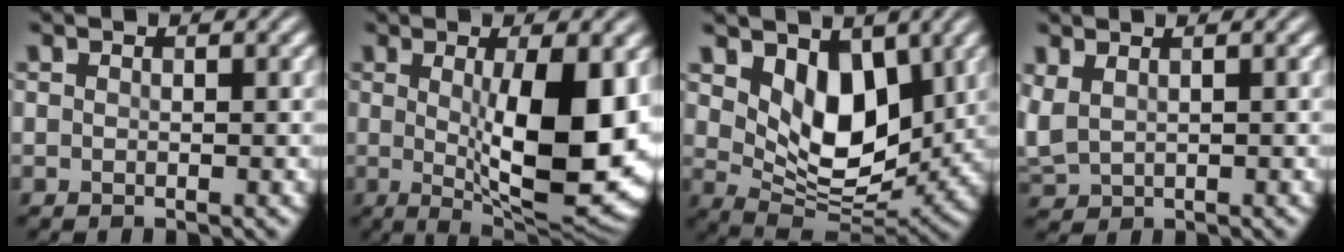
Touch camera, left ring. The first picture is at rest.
{"total": 12.0, "force": [0.2, 3.5, 11.4], "torque": [-0.159, -0.017, 0.012]}
{"total": 7.2, "force": [2.6, 4.3, 5.1], "torque": [-0.095, -0.019, 0.042]}
{"total": 2.4, "force": [1.0, 1.3, 1.7], "torque": [-0.052, 0.004, 0.028]}